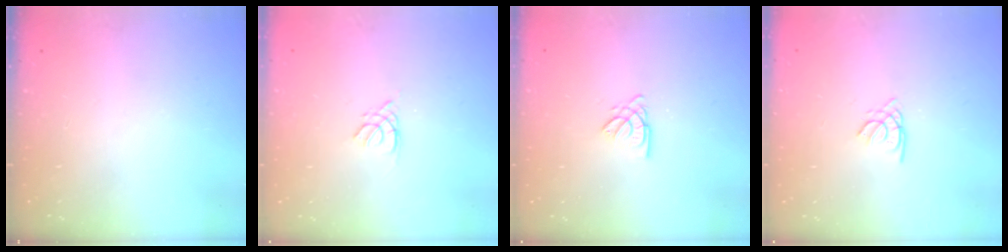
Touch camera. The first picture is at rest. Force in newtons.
{"total": 1.3, "press": 1.3, "slide": 0.3}
{"total": 2.6, "press": 2.6, "slide": 0.1}
{"total": 1.2, "press": 1.1, "slide": 0.3}